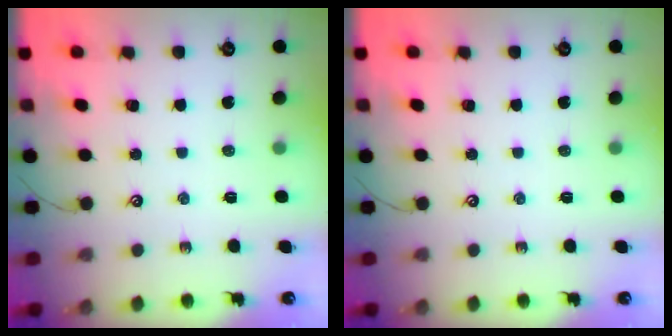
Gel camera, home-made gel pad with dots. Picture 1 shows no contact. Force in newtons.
{"total": 0.0}